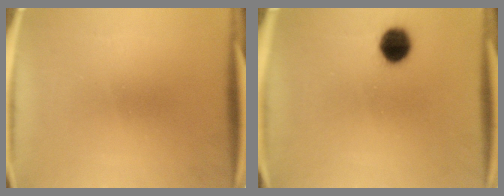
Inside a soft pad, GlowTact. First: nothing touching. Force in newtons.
{"total": 7.0}